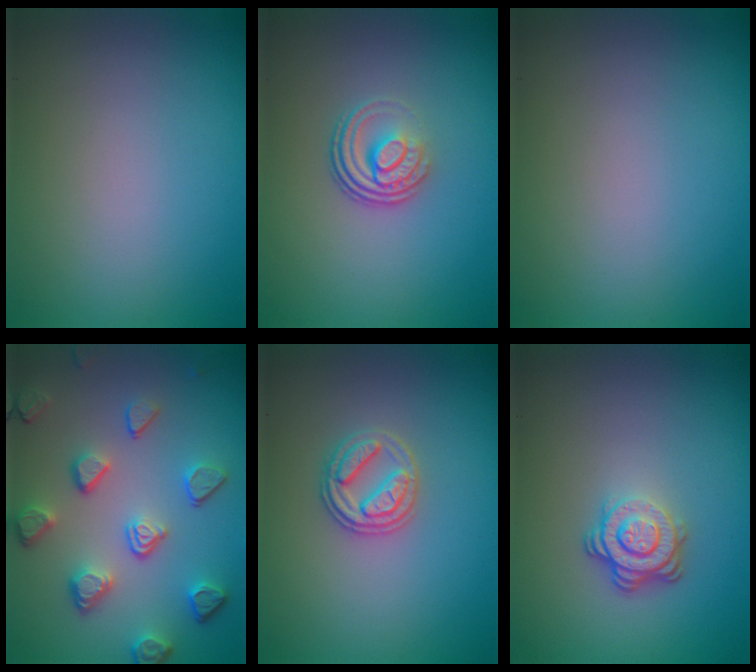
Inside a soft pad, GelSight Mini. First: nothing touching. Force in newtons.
{"total": 3.7, "press": 2.5, "slide": 2.8}
{"total": 0.0}
{"total": 5.1, "press": 3.9, "slide": 3.2}
{"total": 2.7, "press": 2.7, "slide": 0.5}
{"total": 3.7, "press": 2.7, "slide": 2.5}